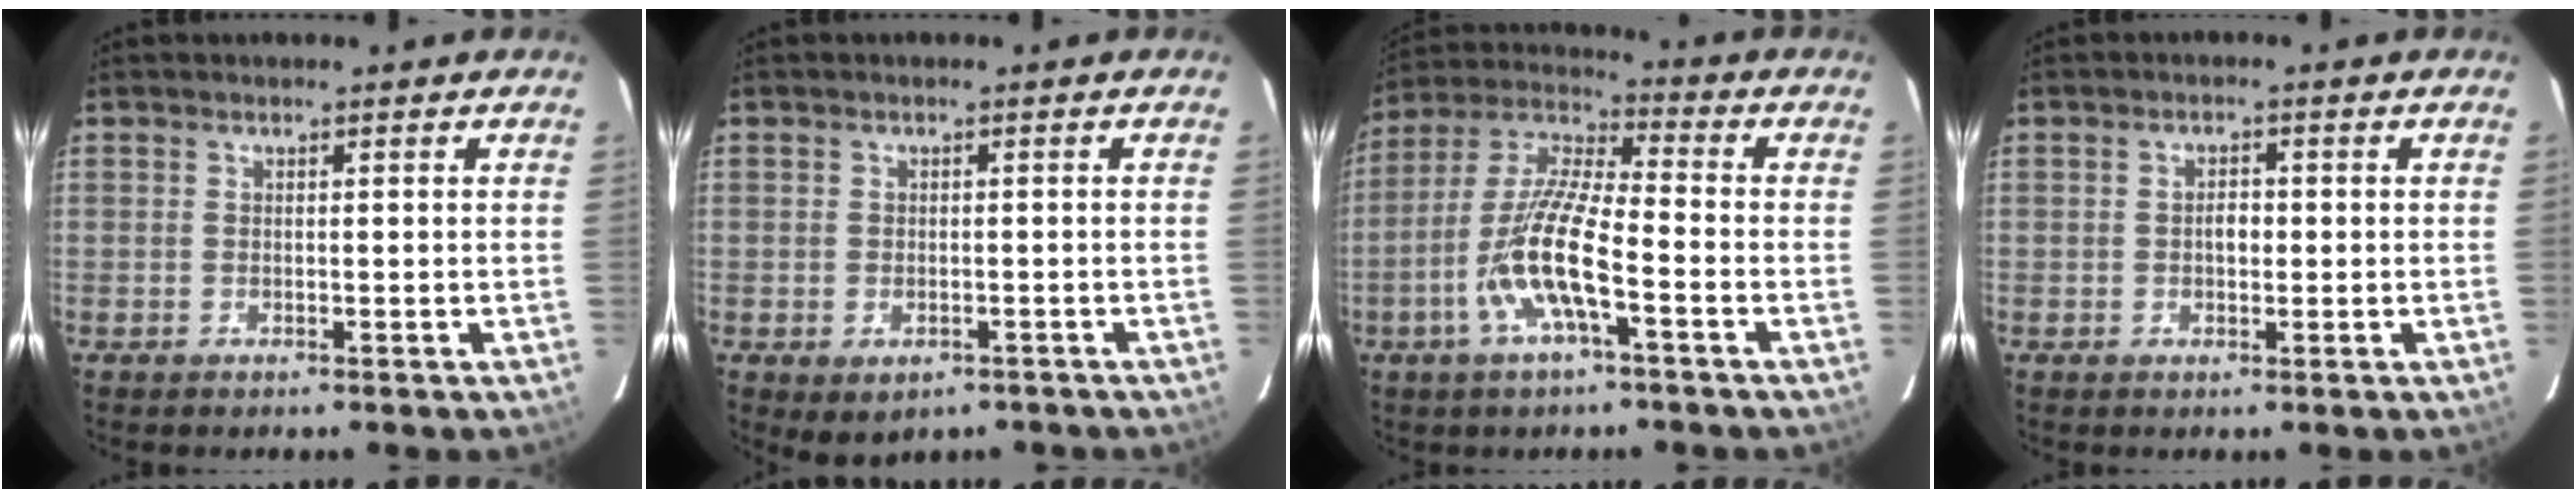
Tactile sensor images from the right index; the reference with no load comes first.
{"total": 3.9, "force": [-1.8, 2.7, 2.1], "torque": [-0.041, -0.009, -0.016]}
{"total": 12.7, "force": [-4.9, 2.5, 11.5], "torque": [-0.236, -0.004, -0.098]}
{"total": 2.2, "force": [-0.1, 1.4, 1.6], "torque": [-0.028, 0.007, -0.004]}